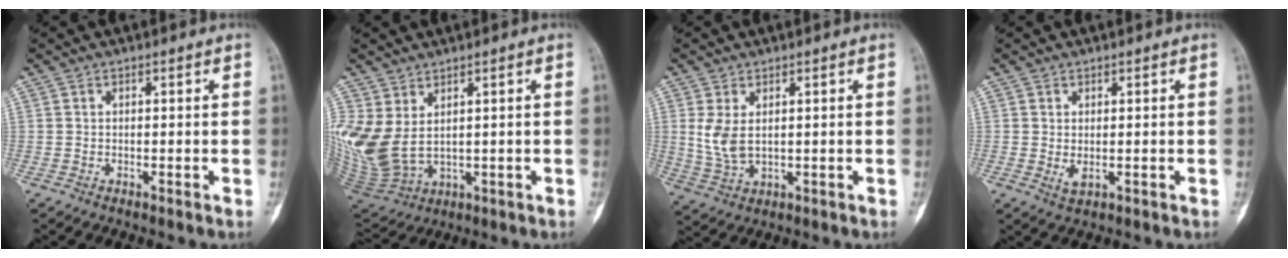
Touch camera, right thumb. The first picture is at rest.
{"total": 11.3, "force": [2.7, 6.8, 8.6], "torque": [-0.193, -0.021, 0.079]}
{"total": 5.7, "force": [1.3, 3.2, 4.6], "torque": [-0.096, -0.007, 0.038]}
{"total": 1.8, "force": [0.0, 1.0, 1.5], "torque": [-0.026, -0.005, 0.007]}